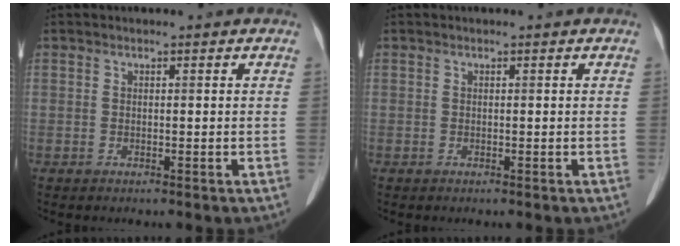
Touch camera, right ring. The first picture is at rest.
{"total": 0.0}